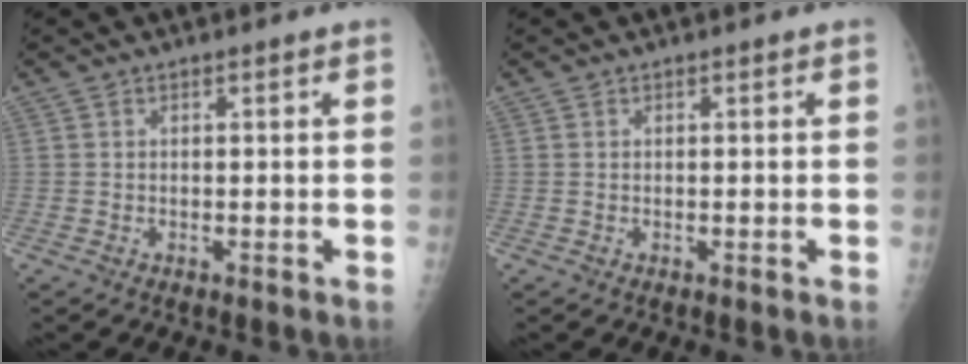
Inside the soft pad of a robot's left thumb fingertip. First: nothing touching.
{"total": 0.0}